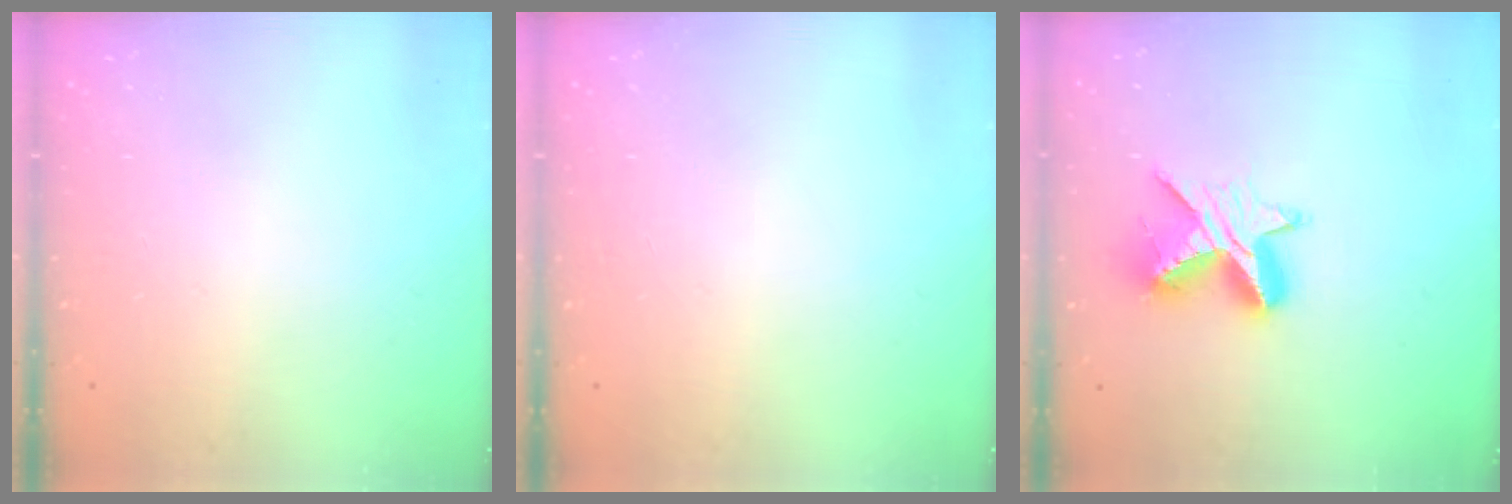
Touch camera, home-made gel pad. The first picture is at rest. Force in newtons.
{"total": 0.0}
{"total": 9.8, "press": 9.8, "slide": 0.7}